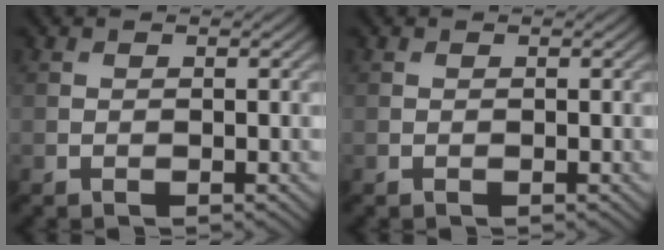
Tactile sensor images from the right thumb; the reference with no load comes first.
{"total": 0.0}